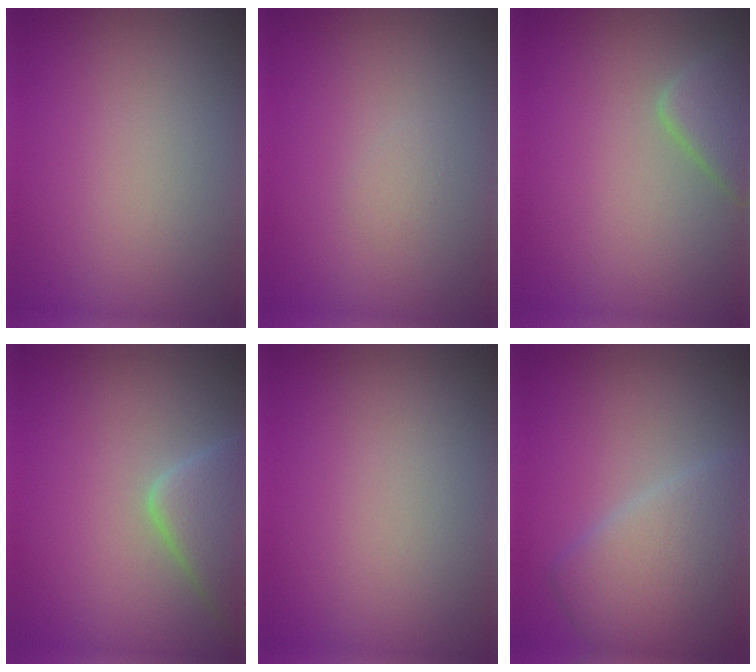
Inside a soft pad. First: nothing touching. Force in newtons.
{"total": 0.6, "press": 0.6, "slide": 0.0}
{"total": 2.8, "press": 2.8, "slide": 0.4}
{"total": 4.3, "press": 4.3, "slide": 0.2}
{"total": 0.0}
{"total": 6.0, "press": 6.0, "slide": 0.3}